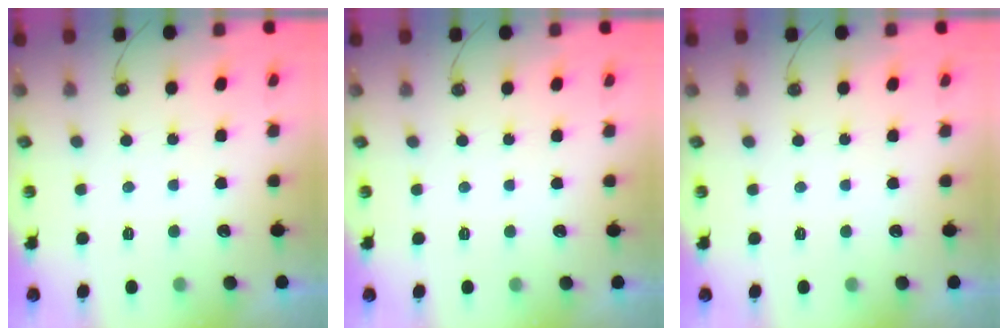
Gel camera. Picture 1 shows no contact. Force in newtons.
{"total": 0.0}
{"total": 0.0}